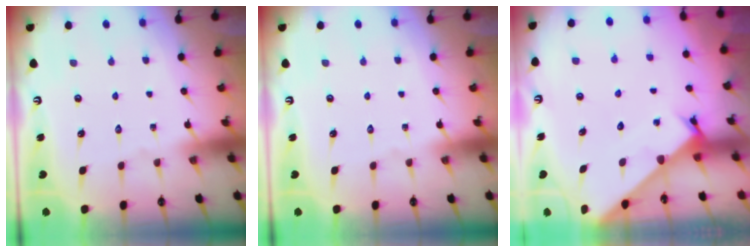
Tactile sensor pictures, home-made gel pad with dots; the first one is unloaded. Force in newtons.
{"total": 0.0}
{"total": 2.4, "press": 2.4, "slide": 0.3}